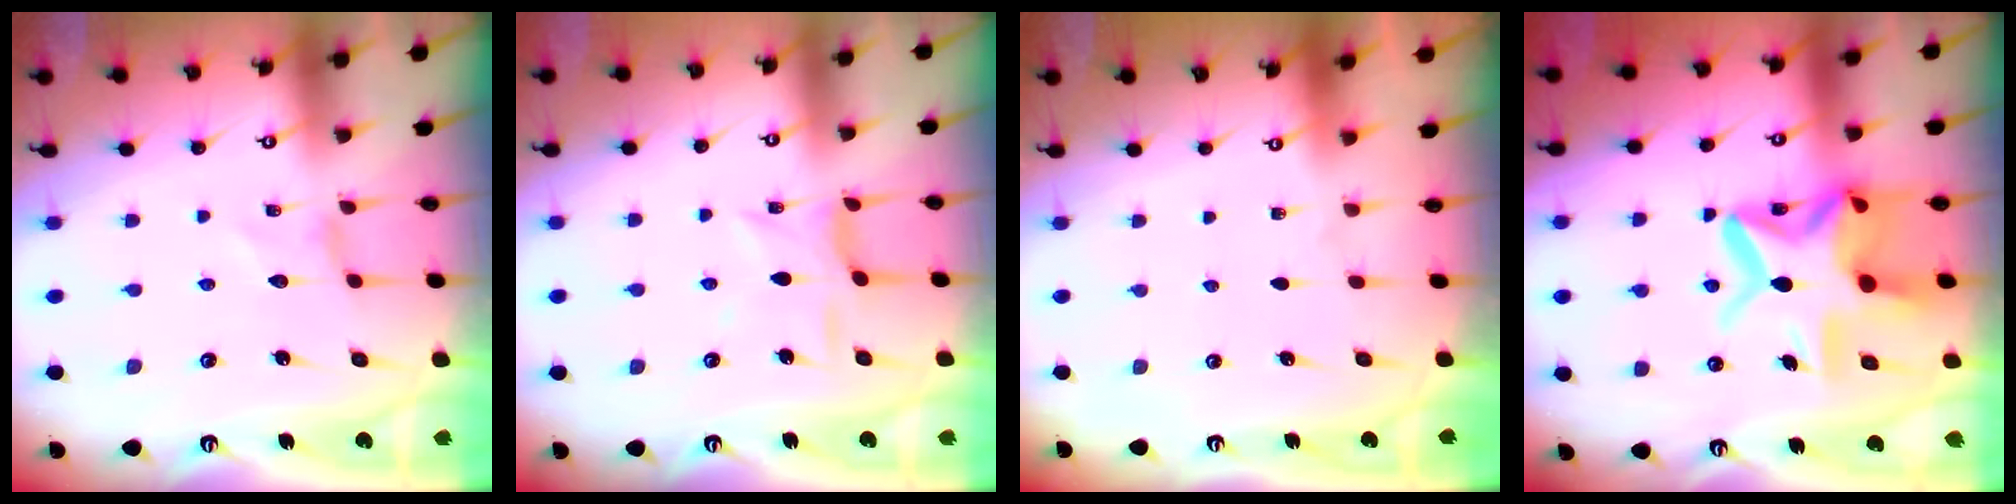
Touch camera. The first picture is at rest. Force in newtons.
{"total": 5.7, "press": 5.6, "slide": 0.8}
{"total": 0.0}
{"total": 17.4, "press": 17.2, "slide": 2.4}